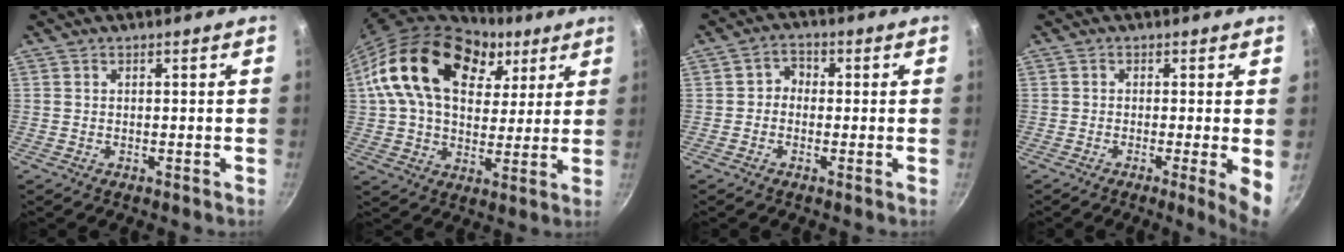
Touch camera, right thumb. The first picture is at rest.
{"total": 23.6, "force": [9.7, 15.2, 15.2], "torque": [-0.245, -0.008, 0.158]}
{"total": 3.0, "force": [-0.3, 2.7, 1.4], "torque": [-0.005, 0.011, -0.017]}
{"total": 5.2, "force": [-0.8, 0.5, 5.1], "torque": [-0.068, -0.009, -0.013]}